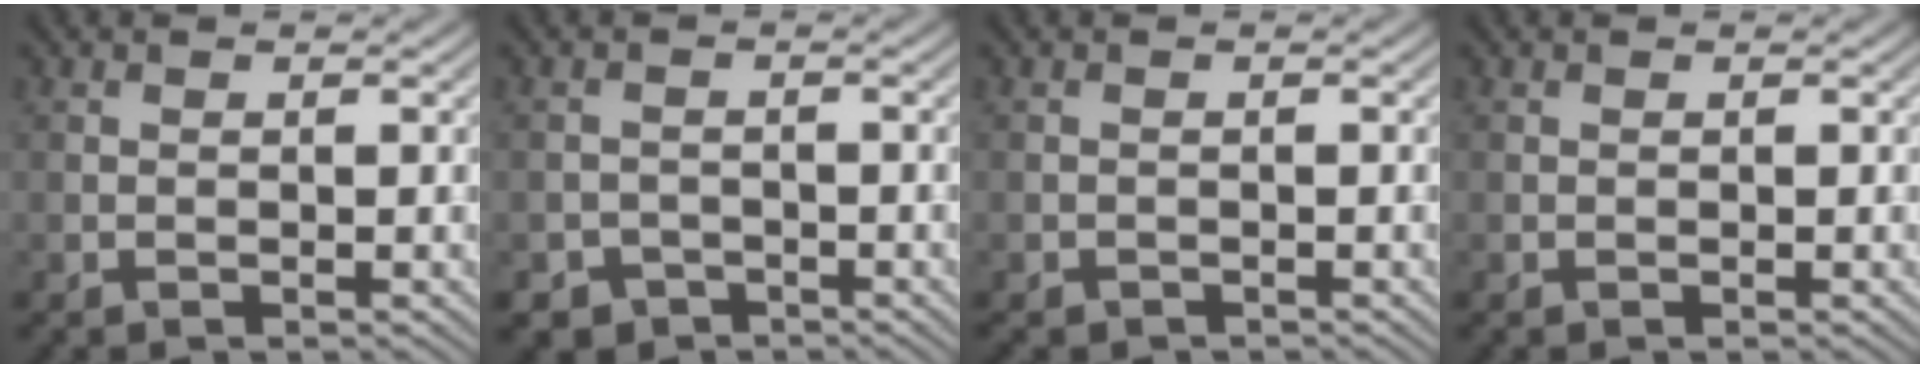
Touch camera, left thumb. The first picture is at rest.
{"total": 2.4, "force": [-1.8, 1.6, 0.4], "torque": [0.001, -0.003, -0.036]}
{"total": 1.0, "force": [-0.9, 0.4, 0.2], "torque": [-0.002, -0.003, -0.018]}
{"total": 0.0}